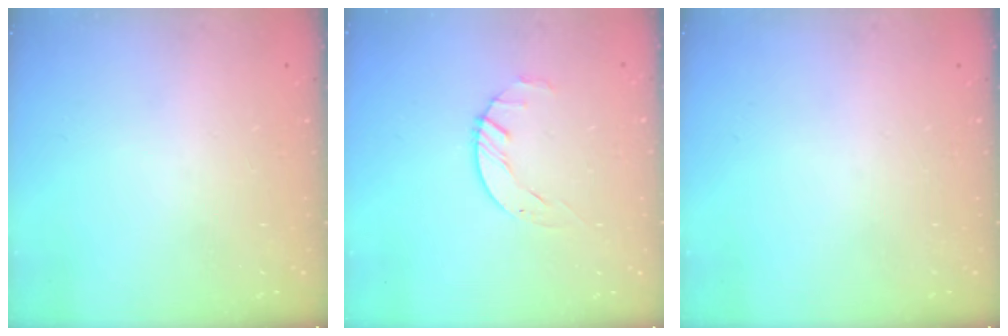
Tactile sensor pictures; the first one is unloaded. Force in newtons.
{"total": 1.5, "press": 1.5, "slide": 0.2}
{"total": 0.0}